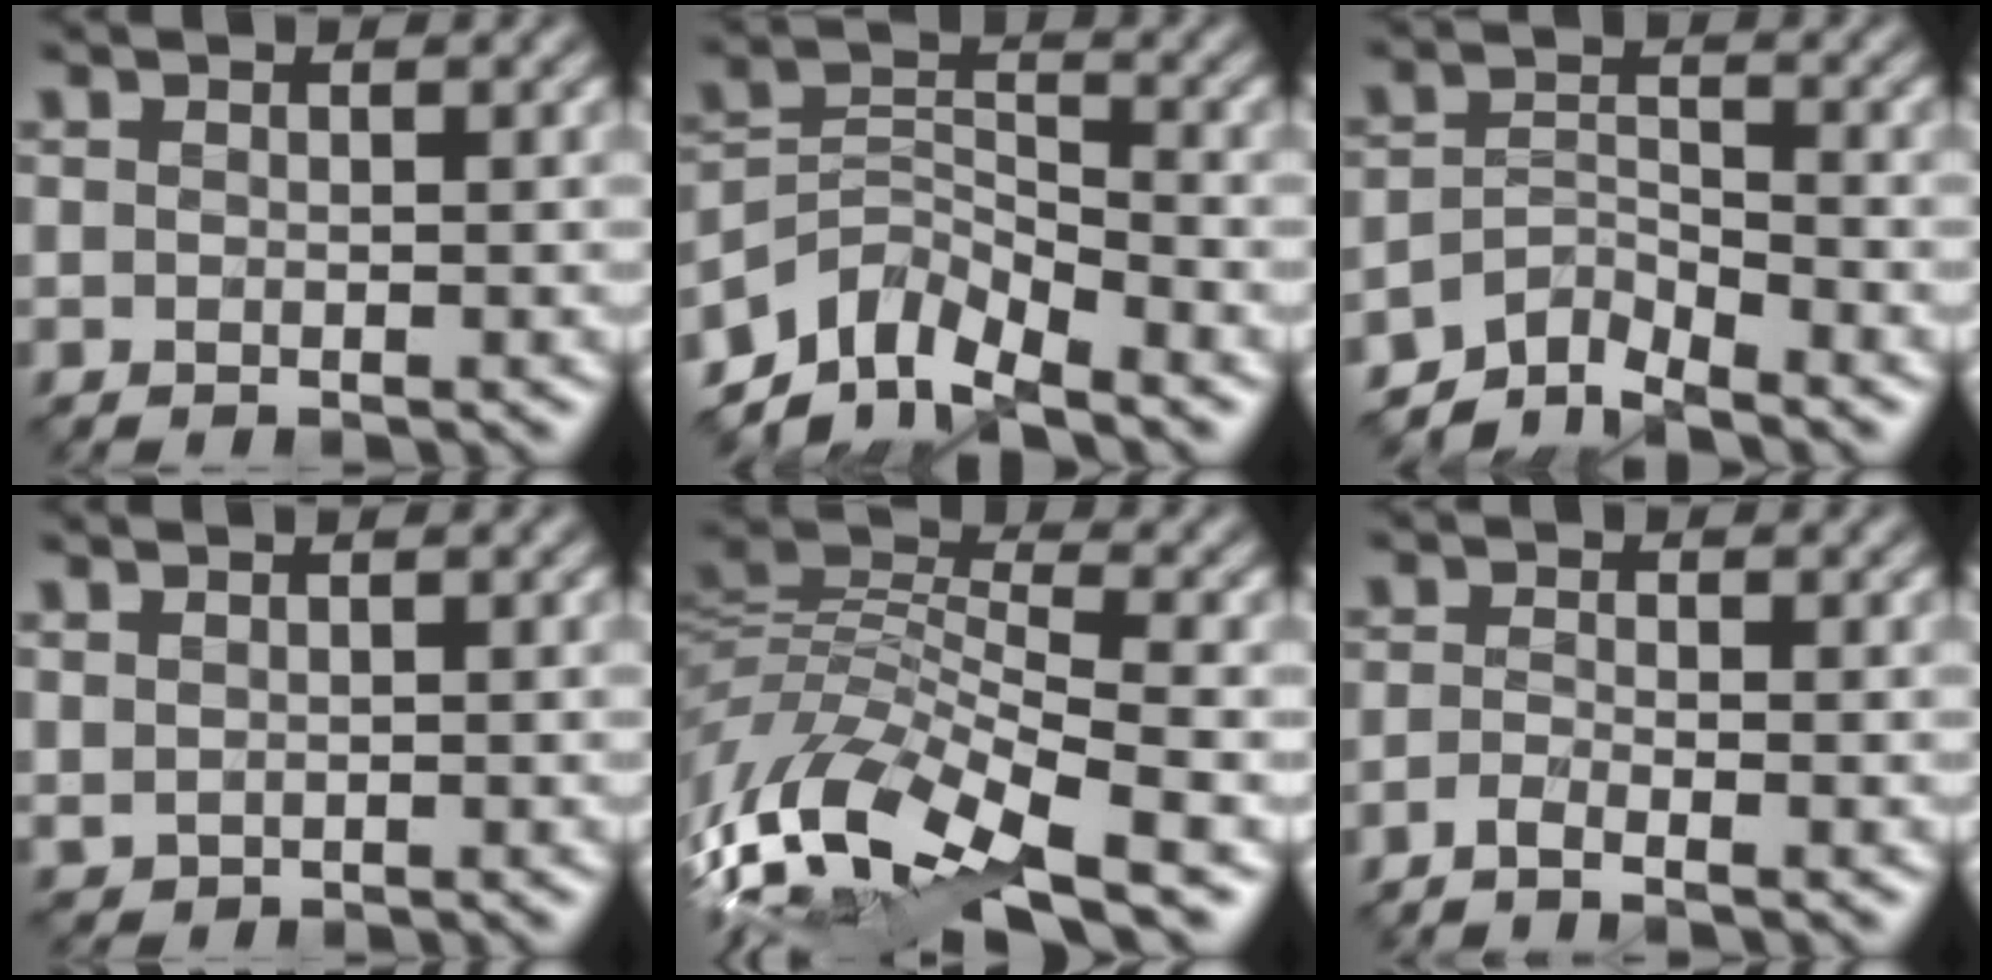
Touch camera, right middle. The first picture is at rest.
{"total": 5.5, "force": [-4.6, 2.1, 2.1], "torque": [-0.030, -0.005, -0.095]}
{"total": 3.6, "force": [-3.4, 0.6, 0.8], "torque": [-0.011, 0.003, -0.072]}
{"total": 0.8, "force": [0.8, 0.3, 0.1], "torque": [-0.007, -0.003, 0.022]}
{"total": 12.0, "force": [-5.0, 4.8, 9.9], "torque": [-0.221, -0.010, -0.093]}
{"total": 1.6, "force": [-1.4, 0.0, 0.8], "torque": [-0.020, -0.005, -0.037]}